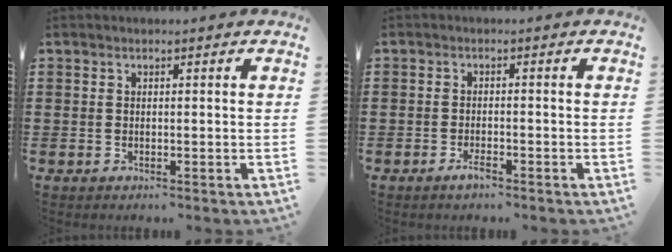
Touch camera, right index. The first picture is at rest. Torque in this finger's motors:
{"motor_torque": [1.22, 0.92, 0.02, 0.00]}